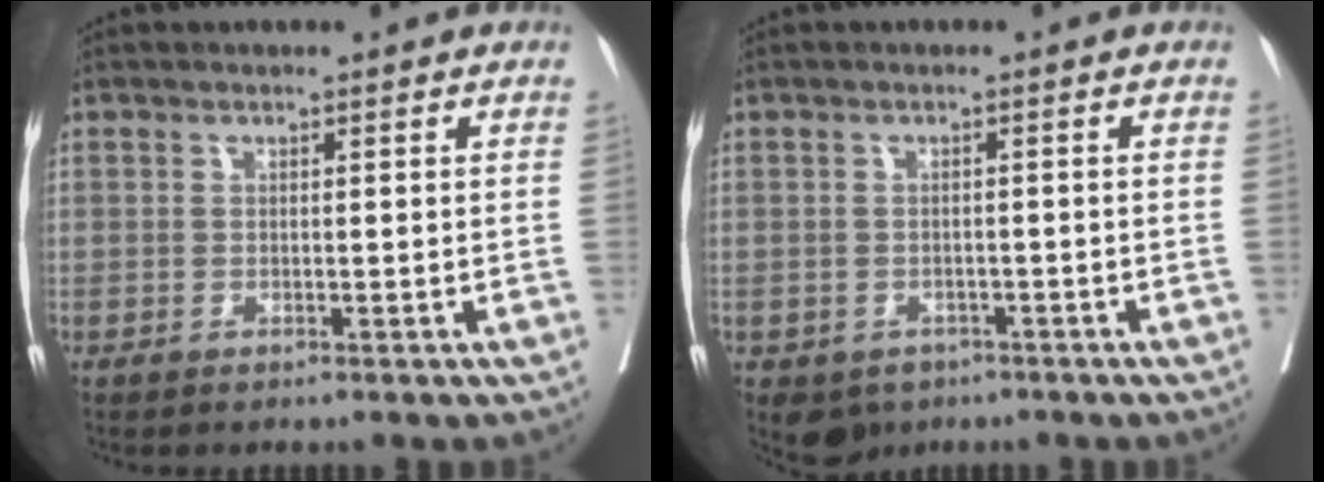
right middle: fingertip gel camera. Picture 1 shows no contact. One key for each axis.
{"total": 4.2, "fx": -2.5, "fy": 3.2, "fz": 1.1, "tx": -0.011, "ty": 0.002, "tz": -0.032}